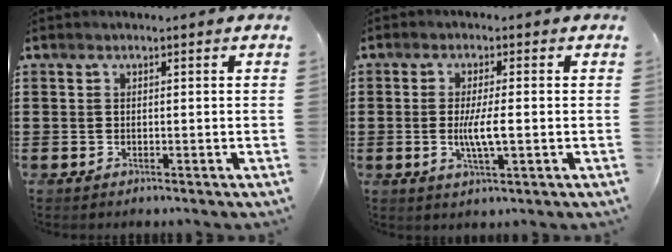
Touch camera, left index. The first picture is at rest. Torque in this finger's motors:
{"motor_torque": [1.18, 0.16, 0.38, 0.16]}